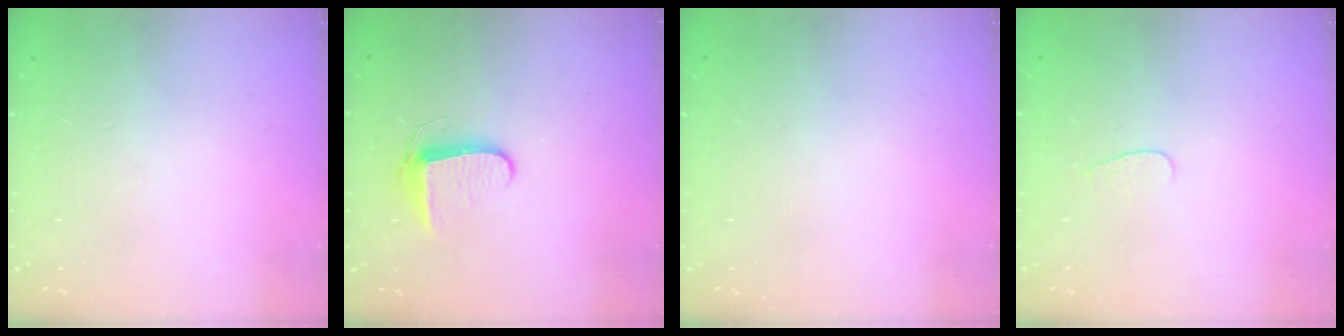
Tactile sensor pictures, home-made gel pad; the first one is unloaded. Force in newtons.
{"total": 7.8, "press": 7.7, "slide": 1.1}
{"total": 0.0}
{"total": 2.8, "press": 2.8, "slide": 0.3}